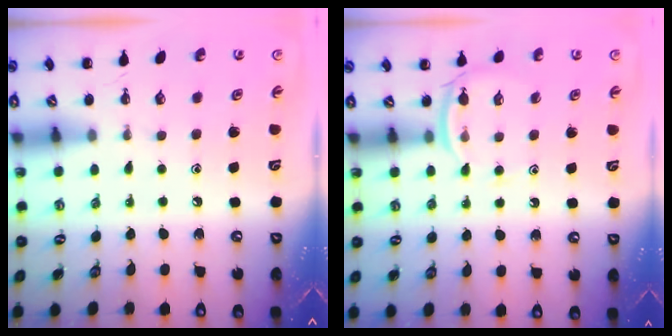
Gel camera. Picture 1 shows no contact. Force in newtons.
{"total": 4.7, "press": 4.5, "slide": 1.4}